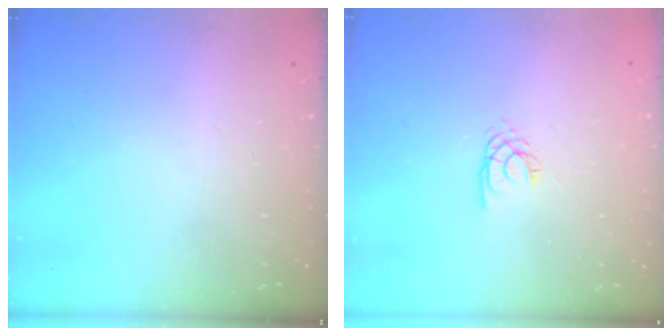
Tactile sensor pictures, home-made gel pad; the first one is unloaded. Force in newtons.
{"total": 2.2, "press": 2.2, "slide": 0.3}